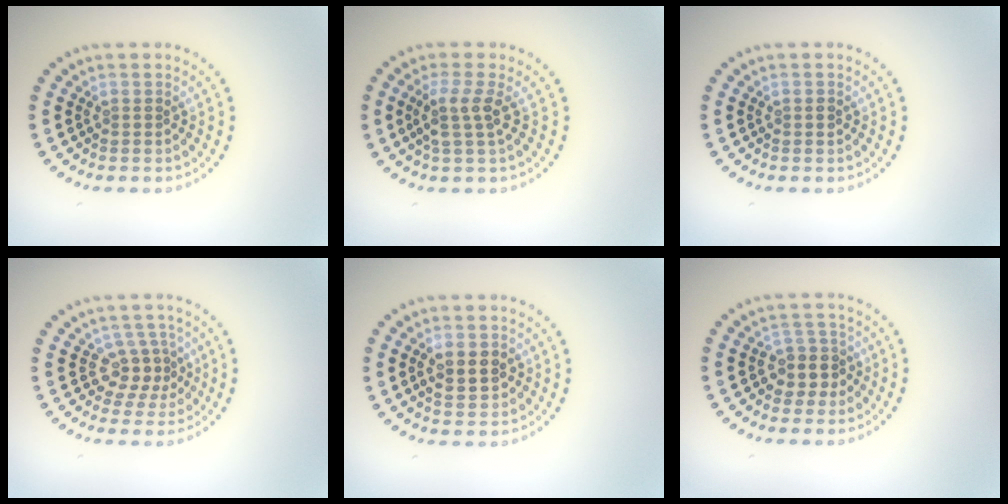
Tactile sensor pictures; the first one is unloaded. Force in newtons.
{"total": 2.6, "press": 2.1, "slide": 1.6}
{"total": 0.6, "press": 0.6, "slide": 0.1}
{"total": 2.8, "press": 2.2, "slide": 1.8}
{"total": 2.9, "press": 2.9, "slide": 0.1}
{"total": 2.7, "press": 2.3, "slide": 1.4}